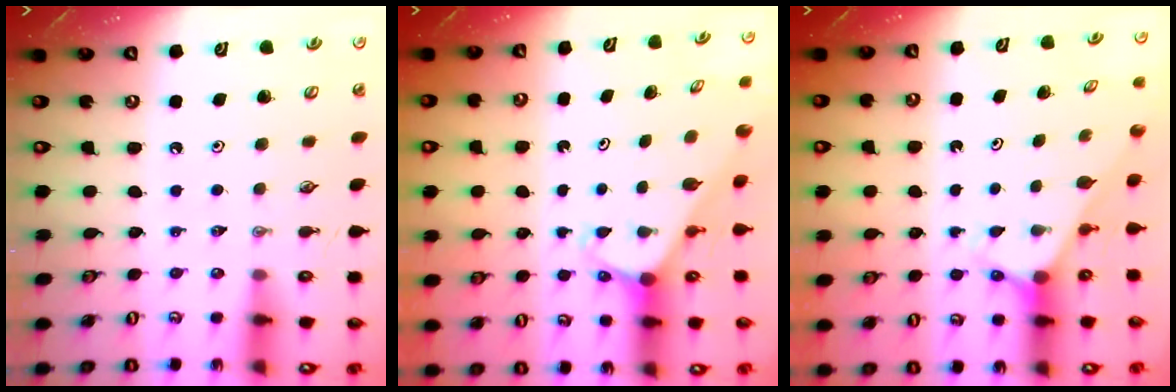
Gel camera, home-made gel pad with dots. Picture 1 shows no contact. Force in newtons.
{"total": 2.0, "press": 2.0, "slide": 0.0}
{"total": 2.6, "press": 2.6, "slide": 0.2}